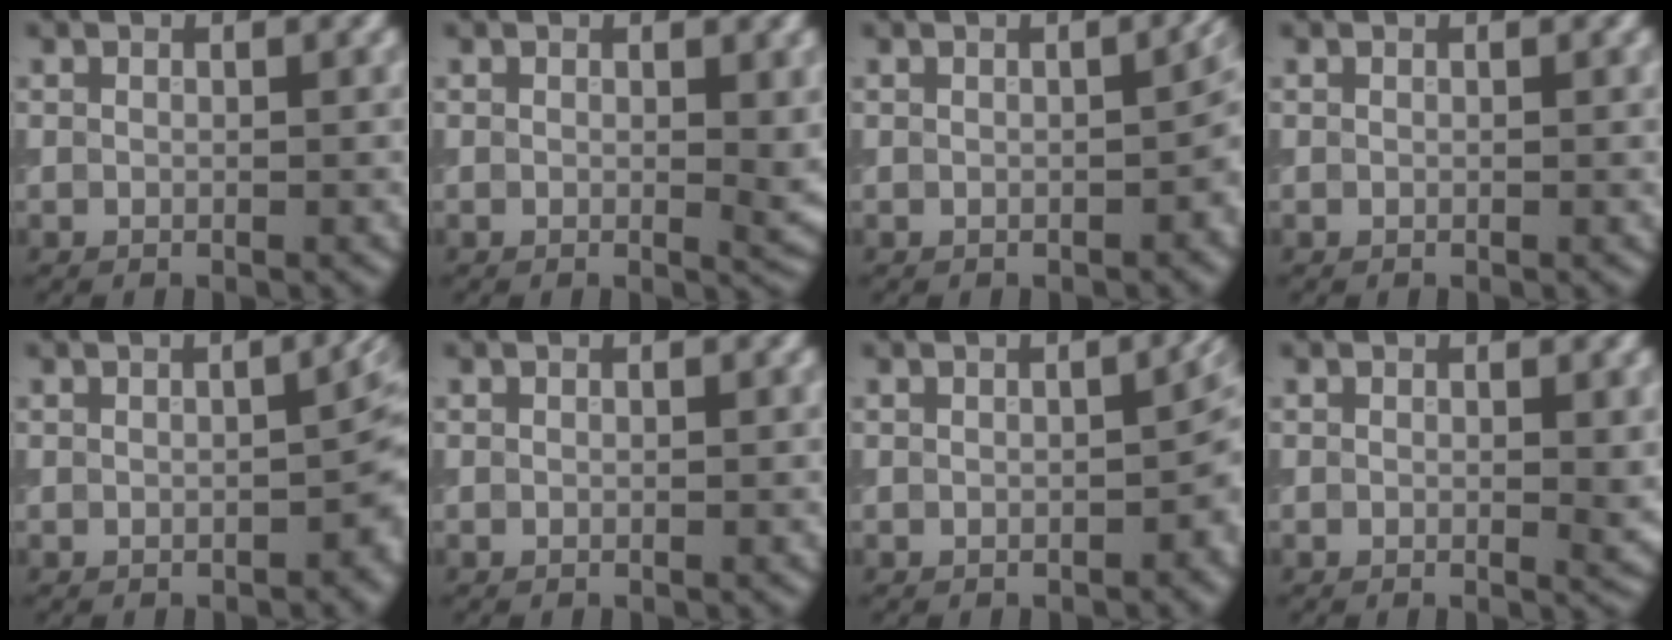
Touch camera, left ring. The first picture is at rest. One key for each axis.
{"total": 1.8, "fx": 0.3, "fy": 0.6, "fz": 1.7, "tx": -0.015, "ty": -0.006, "tz": 0.004}
{"total": 2.7, "fx": -0.3, "fy": 1.2, "fz": 2.4, "tx": -0.024, "ty": 0.002, "tz": -0.002}
{"total": 0.0}
{"total": 4.4, "fx": -0.6, "fy": 2.1, "fz": 3.8, "tx": -0.036, "ty": -0.003, "tz": -0.003}
{"total": 0.0}
{"total": 3.4, "fx": -0.4, "fy": 1.8, "fz": 2.9, "tx": -0.027, "ty": 0.000, "tz": -0.004}
{"total": 1.4, "fx": 0.2, "fy": 0.4, "fz": 1.3, "tx": -0.012, "ty": -0.005, "tz": 0.002}